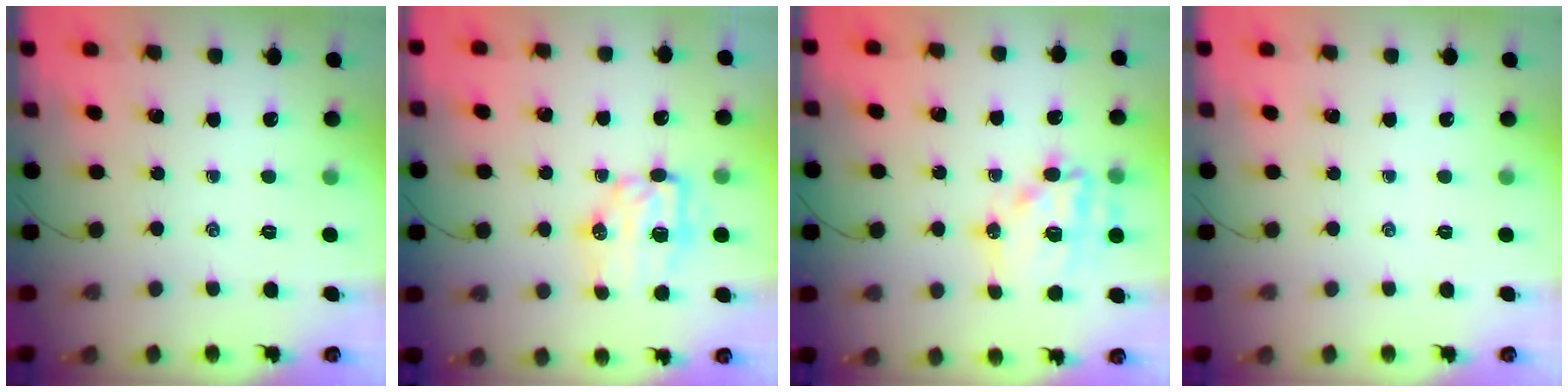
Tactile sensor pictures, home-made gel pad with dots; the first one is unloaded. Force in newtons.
{"total": 7.8, "press": 7.7, "slide": 1.0}
{"total": 15.6, "press": 15.2, "slide": 3.6}
{"total": 0.0}